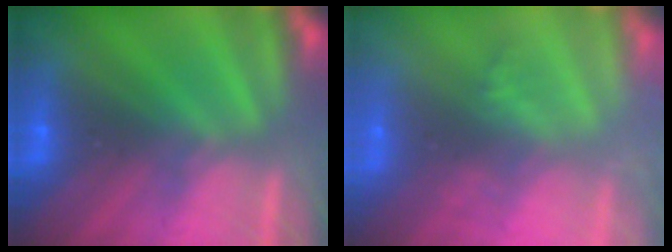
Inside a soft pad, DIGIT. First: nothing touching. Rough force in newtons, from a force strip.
{"total": 2.0}